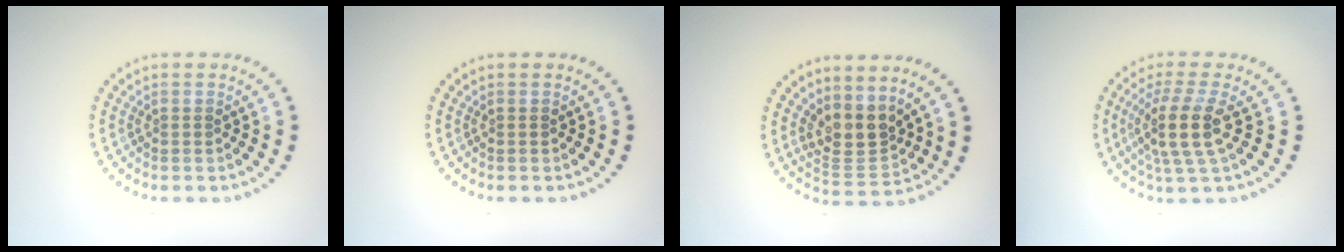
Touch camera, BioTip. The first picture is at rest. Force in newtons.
{"total": 0.0}
{"total": 3.4, "press": 2.6, "slide": 2.1}
{"total": 4.2, "press": 3.4, "slide": 2.4}